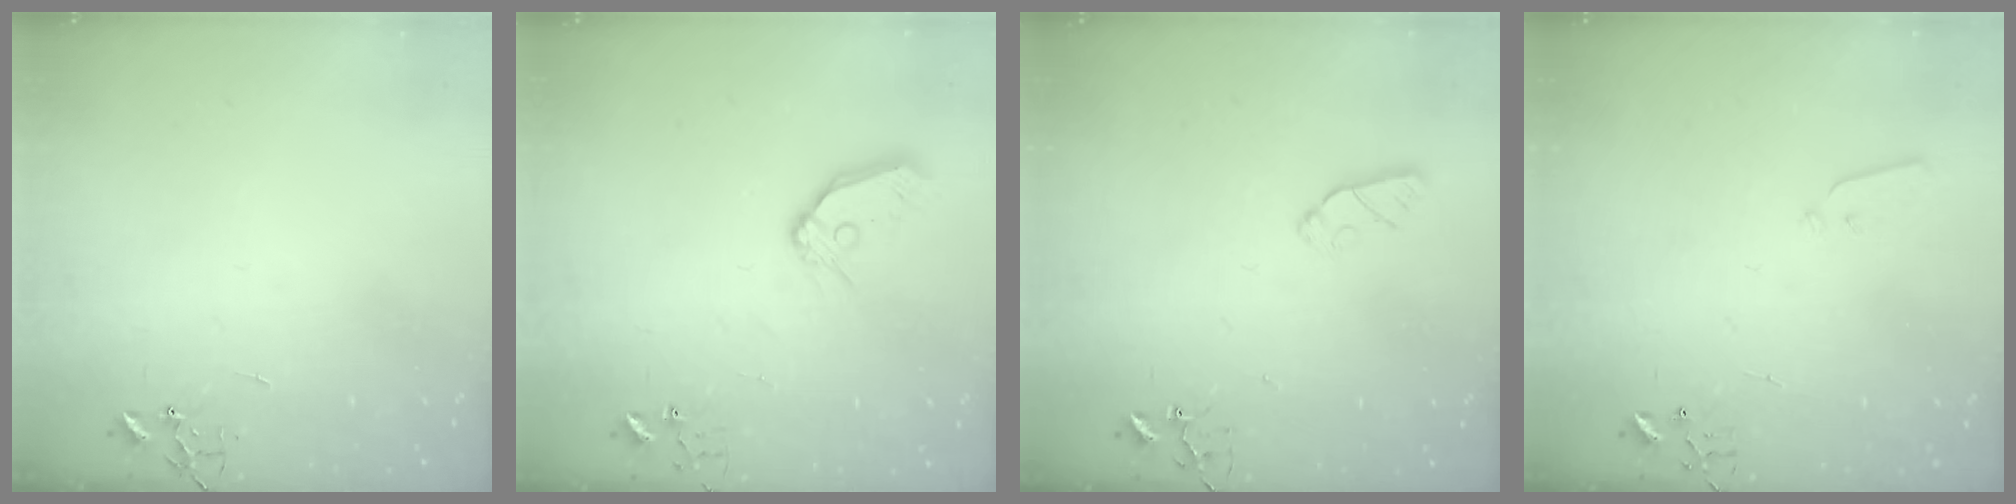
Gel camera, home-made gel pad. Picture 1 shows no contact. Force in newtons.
{"total": 9.9, "press": 9.8, "slide": 1.3}
{"total": 5.2, "press": 5.2, "slide": 0.7}
{"total": 3.0, "press": 2.9, "slide": 0.7}